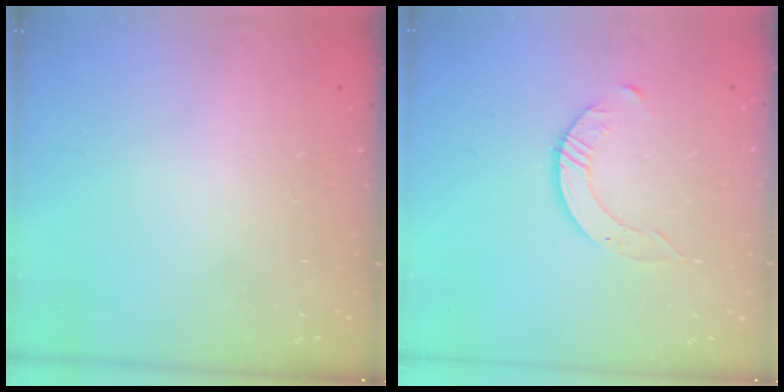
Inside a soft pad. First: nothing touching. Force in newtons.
{"total": 3.7, "press": 3.7, "slide": 0.4}